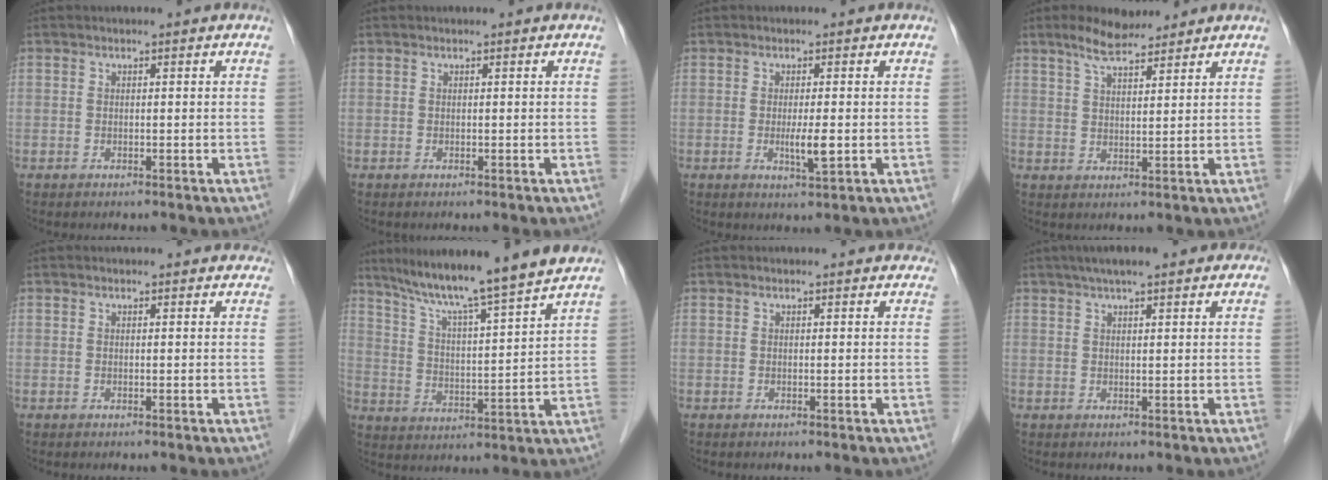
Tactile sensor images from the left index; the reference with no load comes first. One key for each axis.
{"total": 0.0}
{"total": 2.9, "fx": -0.4, "fy": 0.3, "fz": 2.9, "tx": -0.054, "ty": -0.006, "tz": -0.005}
{"total": 5.8, "fx": 4.8, "fy": 1.3, "fz": 3.0, "tx": -0.067, "ty": 0.015, "tz": 0.087}
{"total": 4.3, "fx": 4.1, "fy": 1.2, "fz": 0.9, "tx": -0.003, "ty": 0.015, "tz": 0.034}
{"total": 14.6, "fx": 12.7, "fy": -1.4, "fz": 7.1, "tx": -0.122, "ty": 0.004, "tz": 0.199}
{"total": 3.9, "fx": 3.7, "fy": 1.2, "fz": 0.8, "tx": -0.002, "ty": 0.015, "tz": 0.030}
{"total": 7.9, "fx": 5.9, "fy": 1.6, "fz": 5.1, "tx": -0.068, "ty": 0.036, "tz": 0.080}